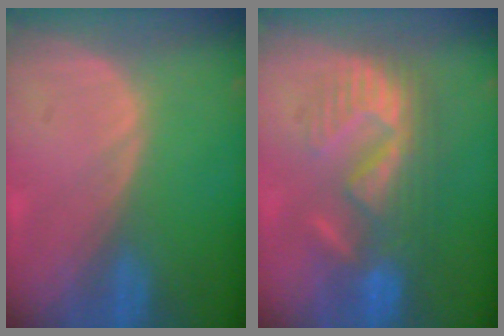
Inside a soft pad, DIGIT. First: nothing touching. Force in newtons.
{"total": 8.7, "press": 8.6, "slide": 1.5}